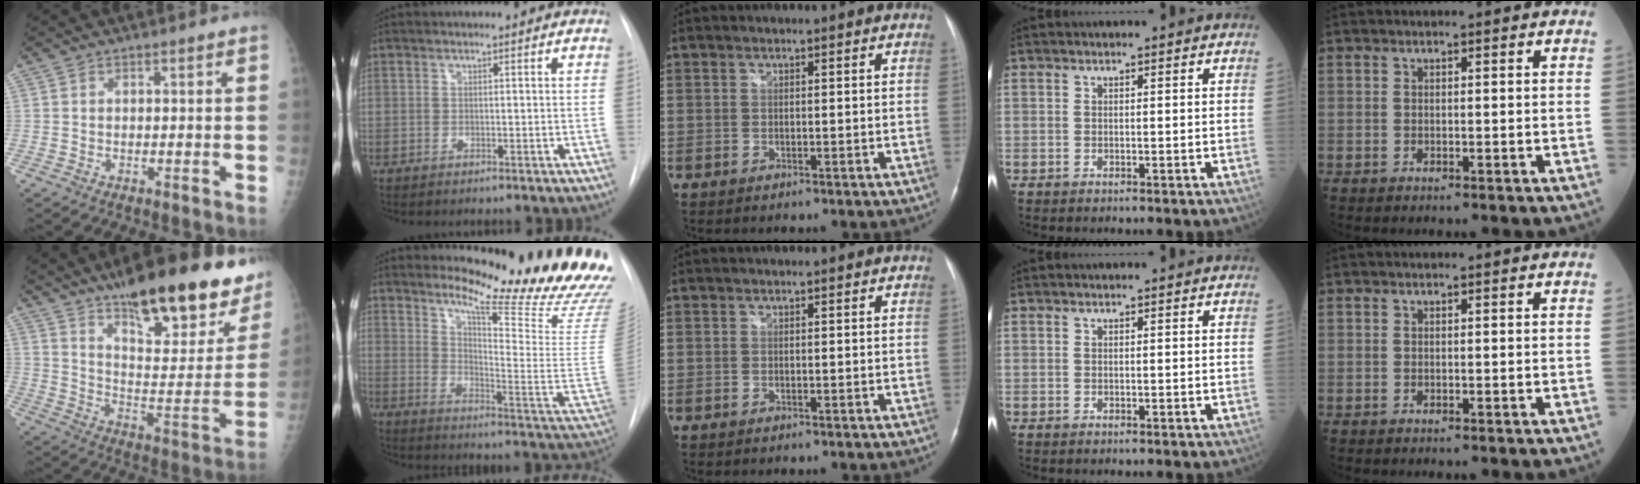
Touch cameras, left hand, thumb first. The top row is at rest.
{"thumb": {"total": 28.4, "force": [19.6, 8.8, 18.7], "torque": [-0.223, -0.075, 0.279]}, "index": {"total": 22.3, "force": [20.0, -0.1, 10.0], "torque": [-0.151, -0.144, 0.249]}}